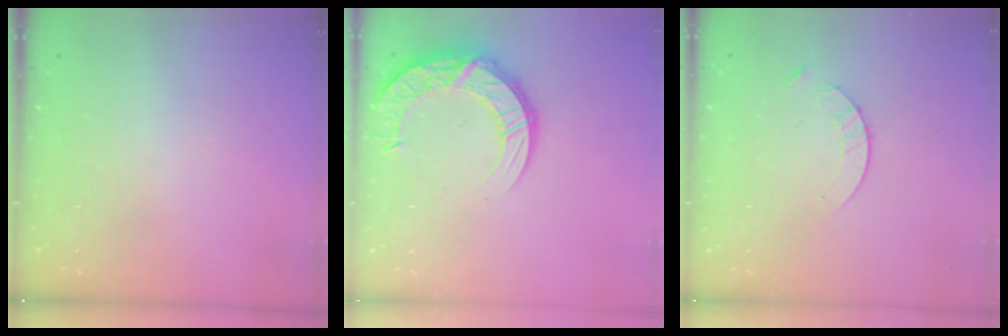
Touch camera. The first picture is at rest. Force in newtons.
{"total": 19.5, "press": 19.4, "slide": 1.5}
{"total": 3.8, "press": 3.7, "slide": 0.5}